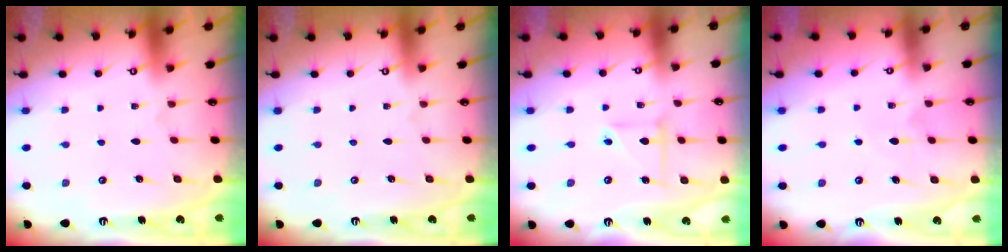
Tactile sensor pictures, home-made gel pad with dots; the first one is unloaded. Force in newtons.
{"total": 0.0}
{"total": 4.0, "press": 4.0, "slide": 0.4}
{"total": 4.6, "press": 4.5, "slide": 0.5}